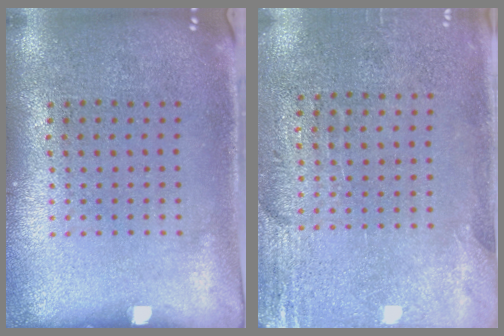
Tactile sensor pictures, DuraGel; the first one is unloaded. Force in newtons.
{"total": 2.8, "press": 2.4, "slide": 1.3}